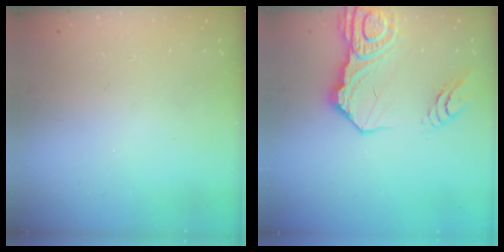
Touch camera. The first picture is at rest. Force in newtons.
{"total": 18.1, "press": 18.0, "slide": 1.9}